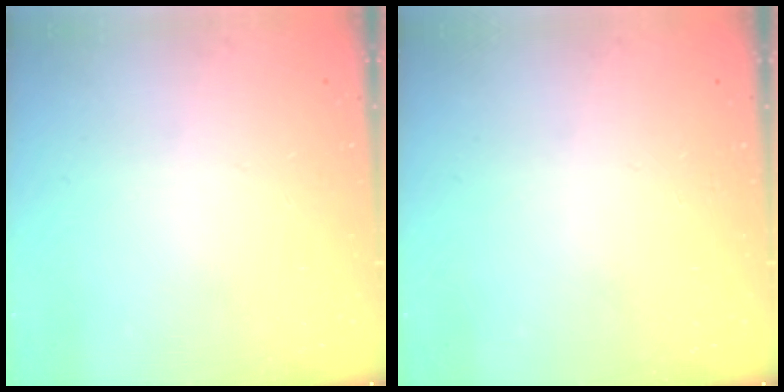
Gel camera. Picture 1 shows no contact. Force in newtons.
{"total": 0.0}